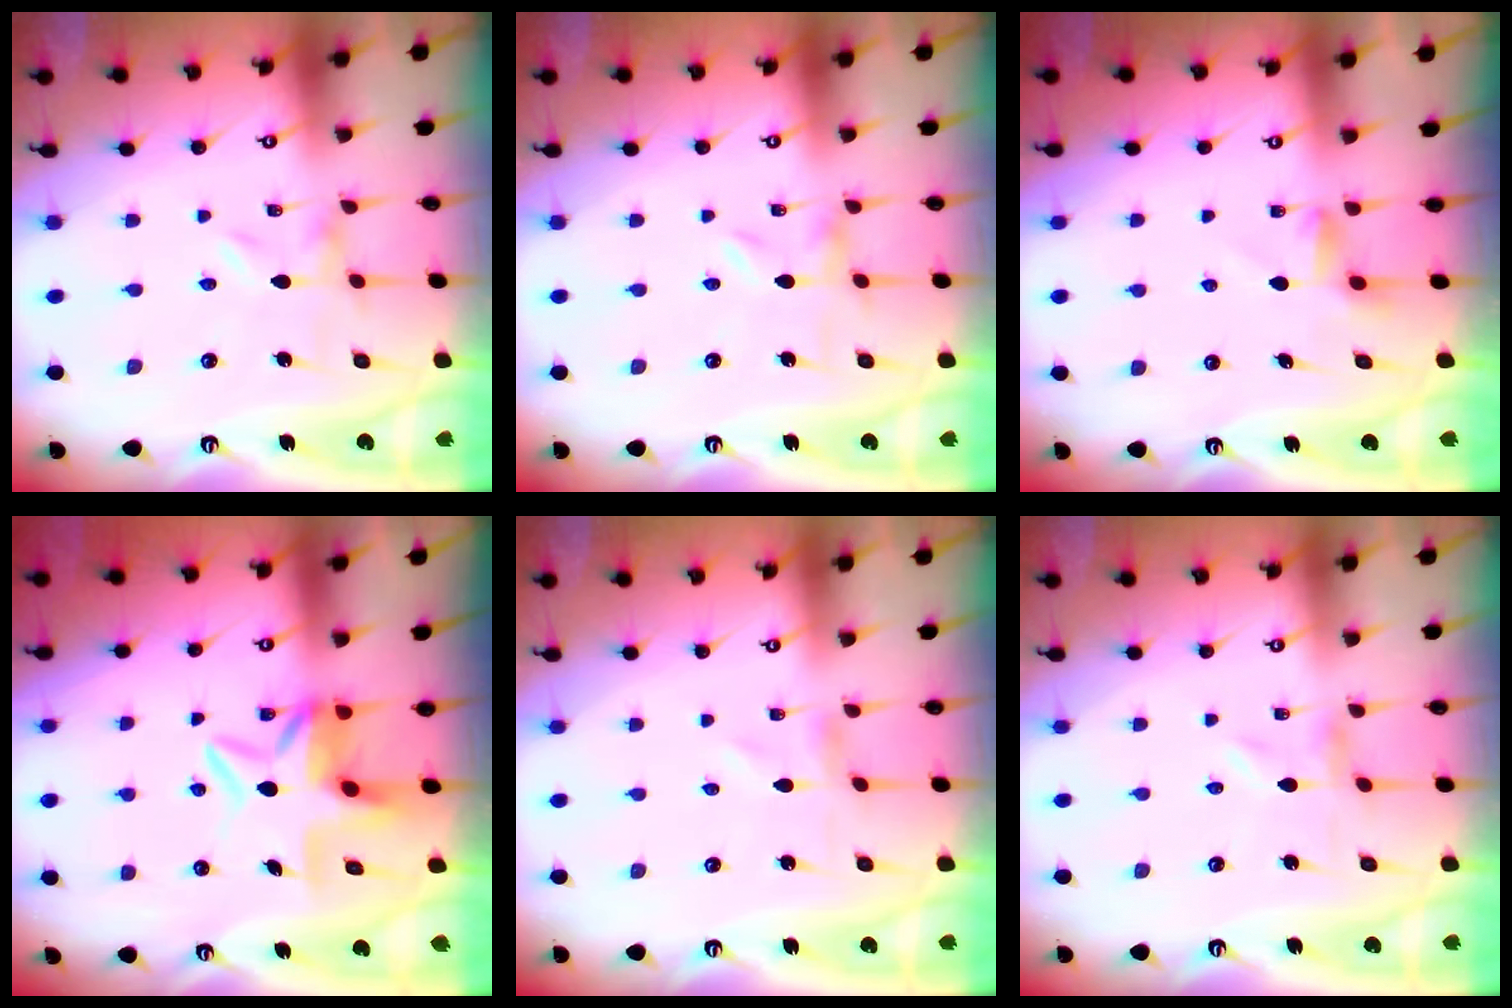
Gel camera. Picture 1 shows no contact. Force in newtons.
{"total": 0.0}
{"total": 3.6, "press": 3.6, "slide": 0.3}
{"total": 7.3, "press": 6.9, "slide": 2.4}
{"total": 0.0}
{"total": 0.0}